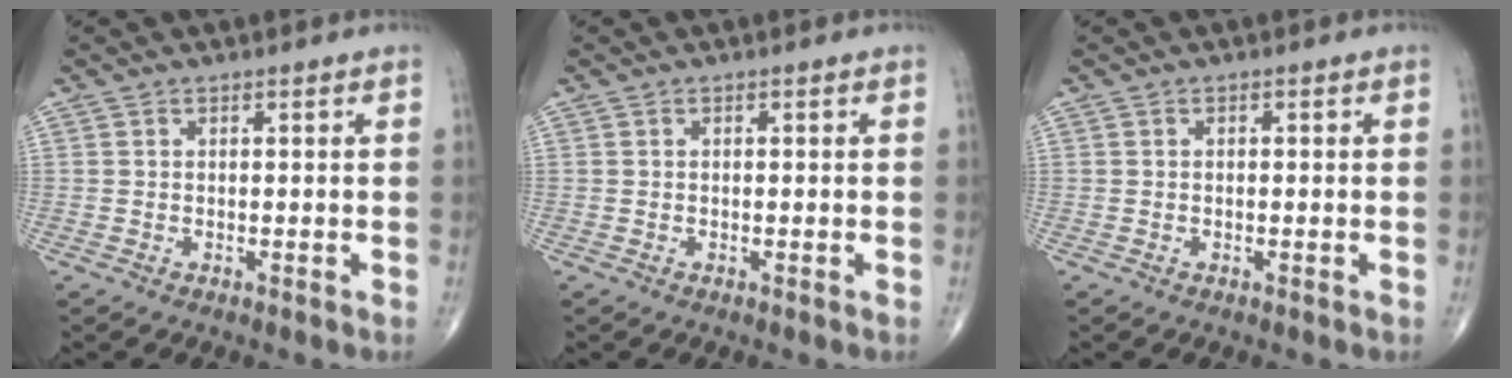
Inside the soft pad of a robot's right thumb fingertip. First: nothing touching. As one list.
[{"total": 0.0}, {"total": 0.0}]